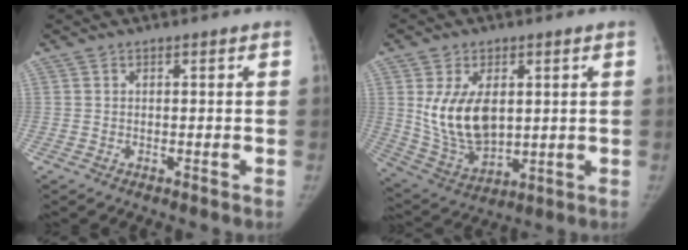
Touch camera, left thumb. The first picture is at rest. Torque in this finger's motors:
{"motor_torque": [0.02, 0.79, 1.19, -1.19, 0.39]}